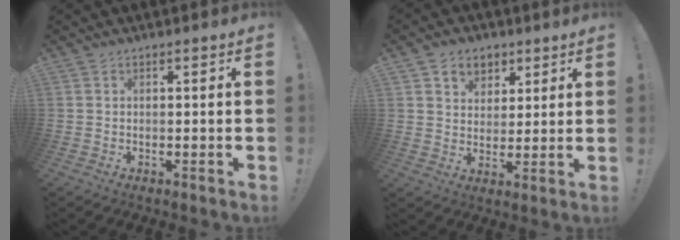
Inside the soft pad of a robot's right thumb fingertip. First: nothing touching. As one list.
[{"total": 7.4, "force": [3.8, 6.1, 1.7], "torque": [-0.023, -0.025, 0.074]}]